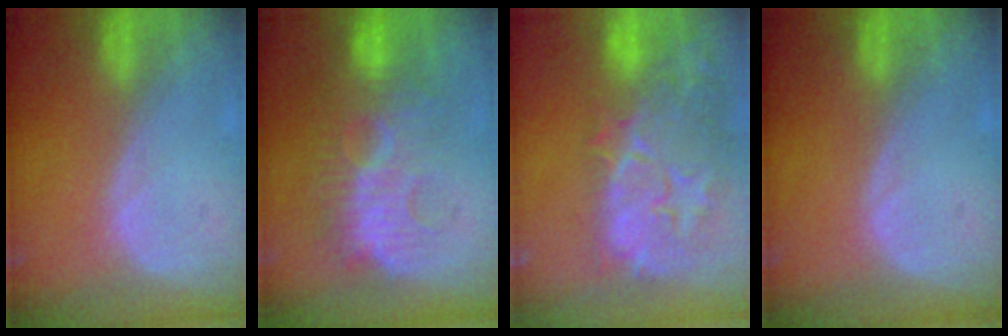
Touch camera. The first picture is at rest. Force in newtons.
{"total": 9.3, "press": 9.1, "slide": 1.9}
{"total": 14.7, "press": 11.9, "slide": 8.6}
{"total": 0.0}